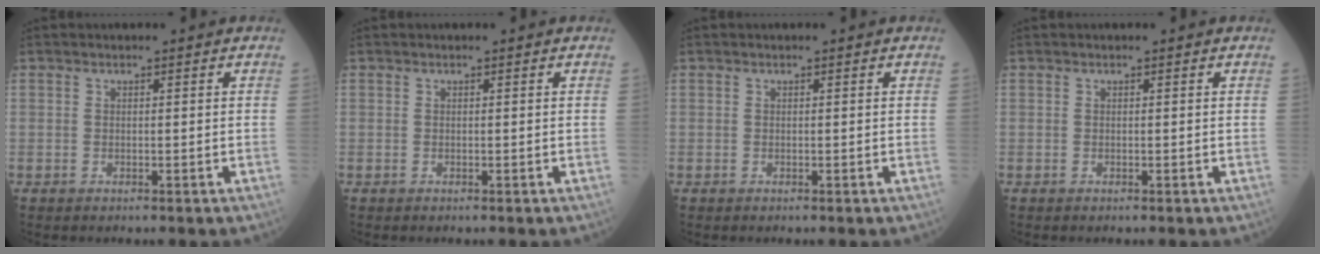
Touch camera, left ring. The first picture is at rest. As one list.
[{"total": 0.0}, {"total": 0.0}, {"total": 0.0}]